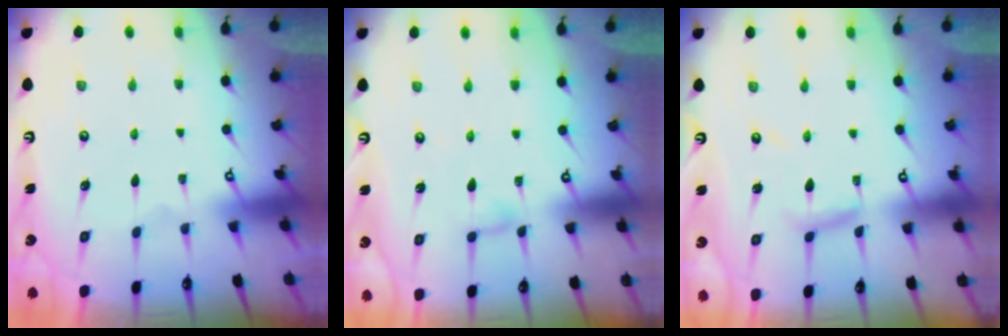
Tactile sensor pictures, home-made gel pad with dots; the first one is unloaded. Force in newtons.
{"total": 3.0, "press": 3.0, "slide": 0.3}
{"total": 7.2, "press": 7.2, "slide": 0.5}